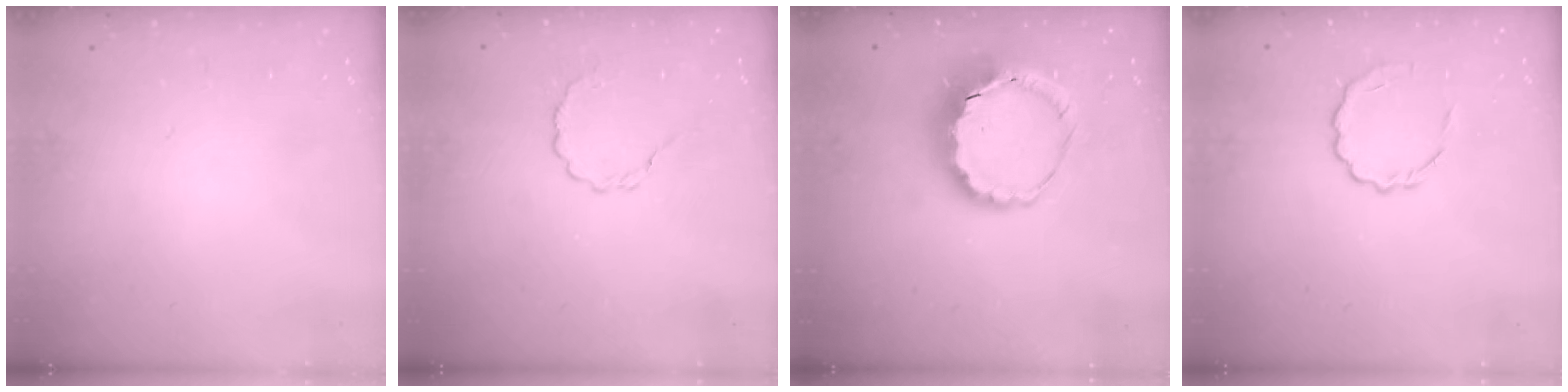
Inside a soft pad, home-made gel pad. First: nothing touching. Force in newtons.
{"total": 2.4, "press": 2.2, "slide": 0.9}
{"total": 8.8, "press": 8.6, "slide": 1.8}
{"total": 6.2, "press": 6.0, "slide": 1.5}